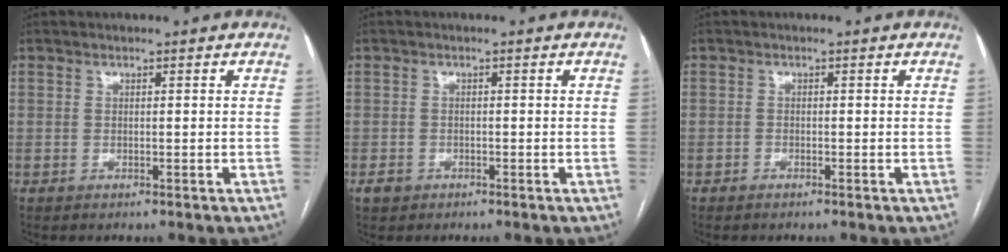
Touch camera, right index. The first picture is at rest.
{"total": 1.6, "force": [-0.9, 1.3, 0.4], "torque": [-0.010, 0.004, -0.012]}
{"total": 0.6, "force": [-0.6, 0.3, 0.2], "torque": [-0.005, 0.001, -0.008]}